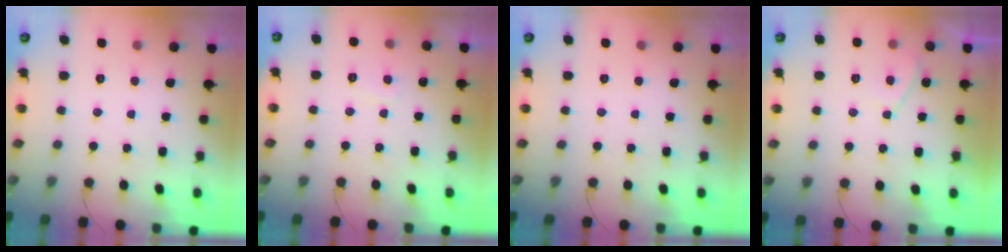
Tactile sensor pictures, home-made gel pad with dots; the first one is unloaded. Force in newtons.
{"total": 2.0, "press": 1.9, "slide": 0.6}
{"total": 0.0}
{"total": 2.3, "press": 2.2, "slide": 0.5}